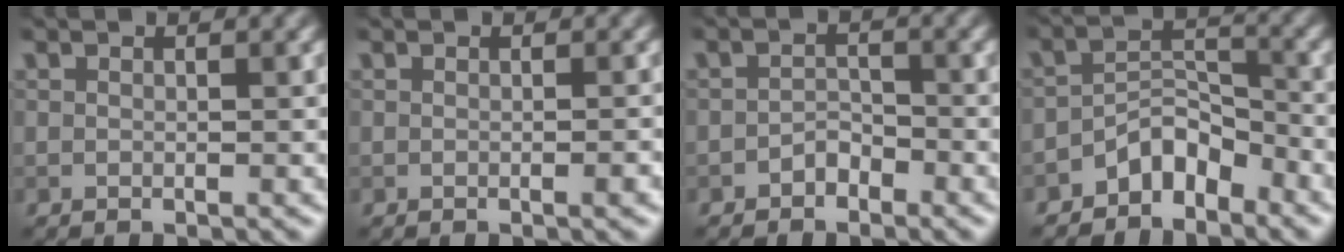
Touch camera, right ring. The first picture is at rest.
{"total": 0.7, "force": [-0.3, 0.1, 0.7], "torque": [-0.009, 0.001, -0.004]}
{"total": 1.4, "force": [-1.1, 0.9, 0.5], "torque": [-0.006, 0.007, -0.020]}
{"total": 3.6, "force": [-2.8, 1.8, 1.5], "torque": [-0.018, 0.017, -0.054]}